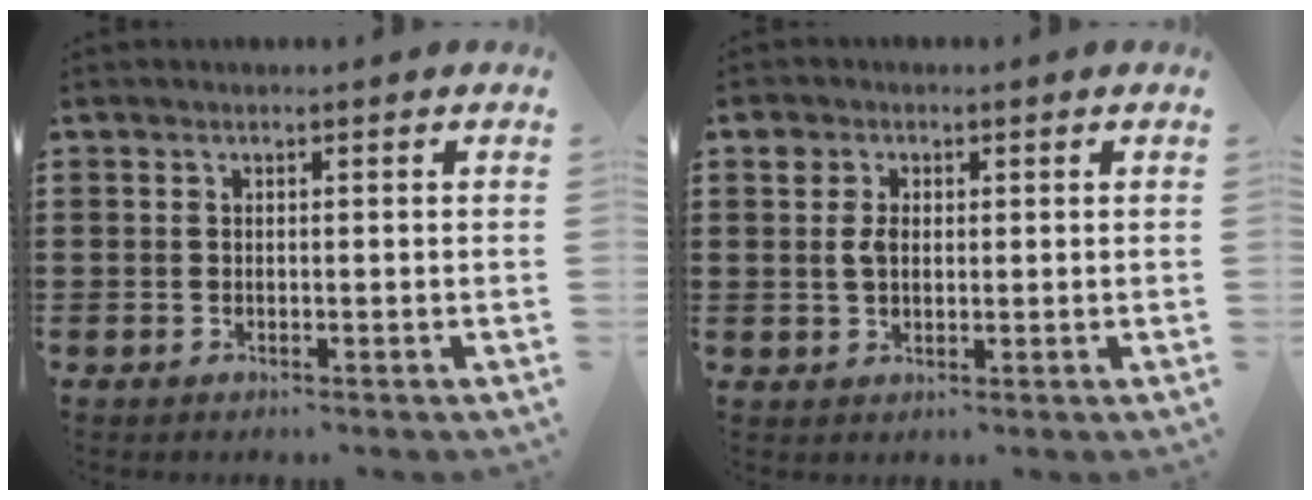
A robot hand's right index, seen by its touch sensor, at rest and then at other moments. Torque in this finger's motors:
{"motor_torque": [0.05, 0.04, 0.26, 0.06]}